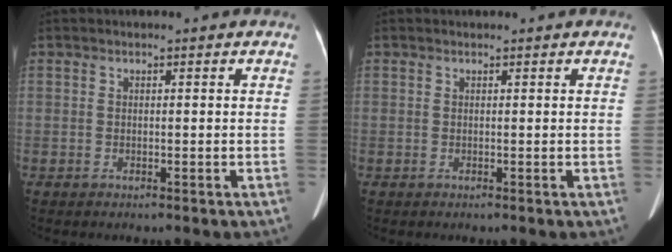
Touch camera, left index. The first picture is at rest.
{"total": 0.9, "force": [0.8, 0.1, 0.1], "torque": [-0.007, 0.010, 0.012]}